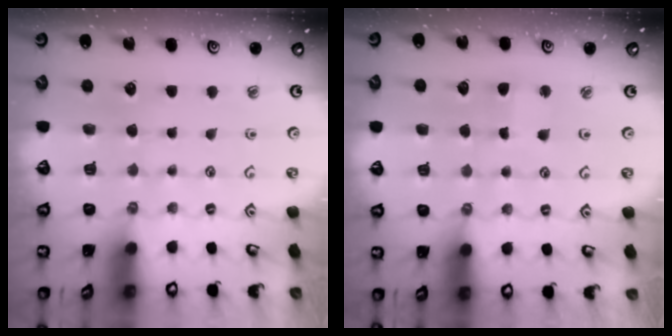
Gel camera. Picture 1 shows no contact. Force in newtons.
{"total": 2.4, "press": 2.4, "slide": 0.4}